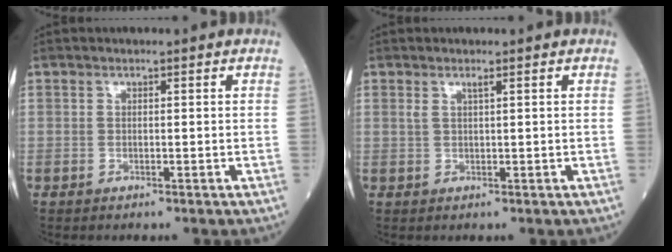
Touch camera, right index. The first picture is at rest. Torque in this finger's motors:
{"motor_torque": [-0.01, 0.02, 0.00, 0.03]}